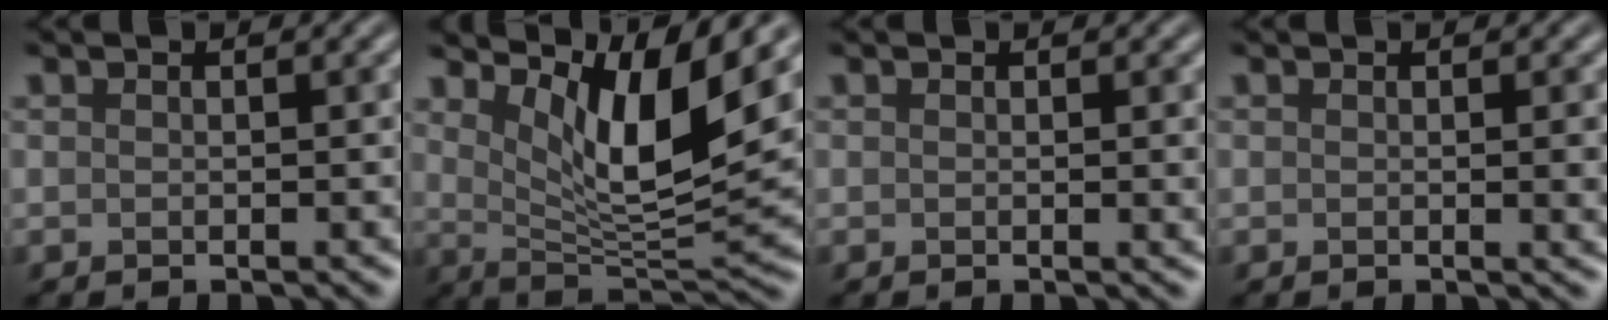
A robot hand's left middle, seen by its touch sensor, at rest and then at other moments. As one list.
[{"total": 8.2, "force": [4.1, 2.1, 6.8], "torque": [-0.111, -0.016, 0.073]}, {"total": 1.1, "force": [0.2, 0.3, 1.0], "torque": [-0.008, -0.001, 0.000]}, {"total": 1.7, "force": [0.1, 0.5, 1.7], "torque": [-0.016, -0.001, -0.002]}]